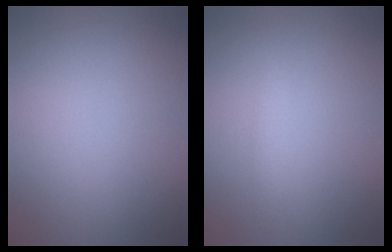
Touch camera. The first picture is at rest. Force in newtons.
{"total": 0.9, "press": 0.9, "slide": 0.0}